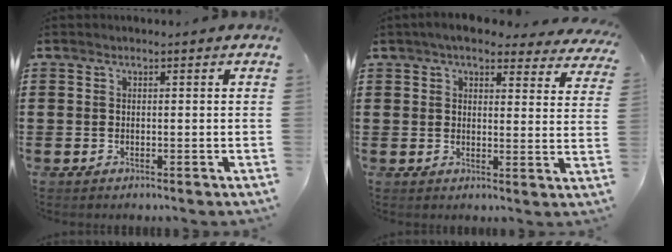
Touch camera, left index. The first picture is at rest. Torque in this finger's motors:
{"motor_torque": [2.14, 0.00, 0.46, 0.12]}